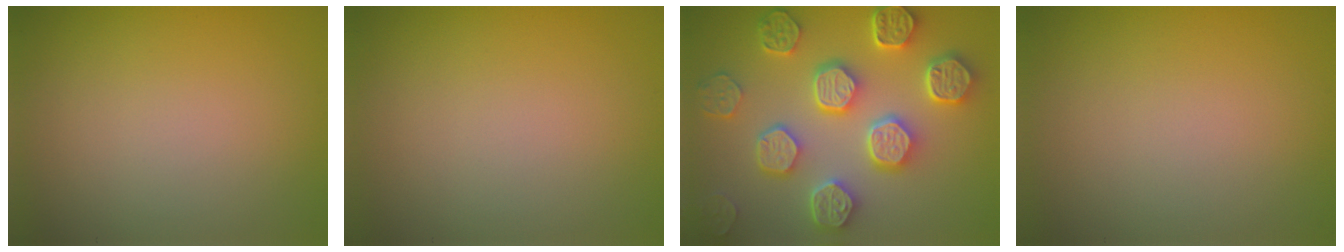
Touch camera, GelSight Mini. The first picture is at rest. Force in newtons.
{"total": 0.0}
{"total": 8.1, "press": 6.5, "slide": 4.8}
{"total": 0.0}